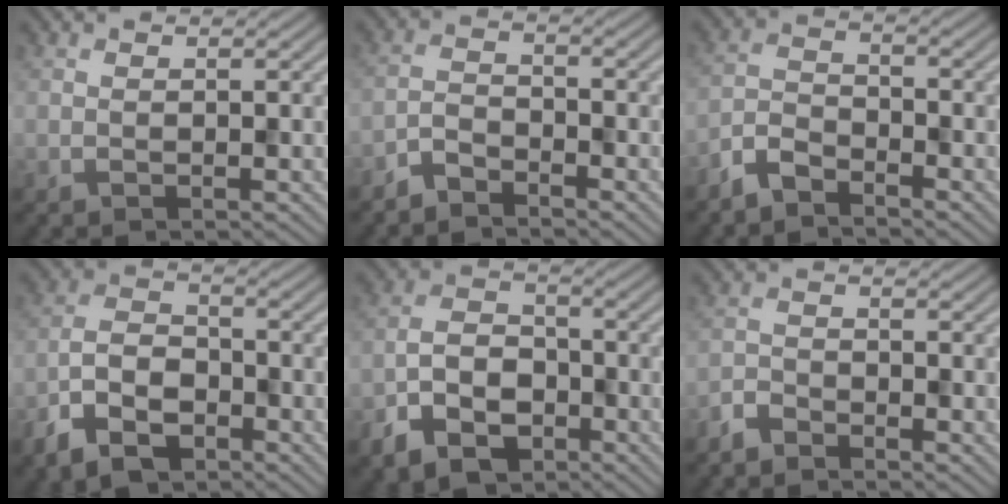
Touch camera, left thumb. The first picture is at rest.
{"total": 3.1, "force": [-2.8, 0.8, 0.9], "torque": [-0.020, -0.001, -0.068]}
{"total": 3.9, "force": [-3.4, 1.2, 1.6], "torque": [-0.038, -0.002, -0.083]}
{"total": 8.1, "force": [-5.1, 4.3, 4.5], "torque": [-0.099, -0.010, -0.109]}
{"total": 7.4, "force": [-4.3, 4.6, 3.9], "torque": [-0.085, -0.006, -0.091]}
{"total": 2.6, "force": [-2.4, 0.7, 0.6], "torque": [-0.012, -0.002, -0.059]}